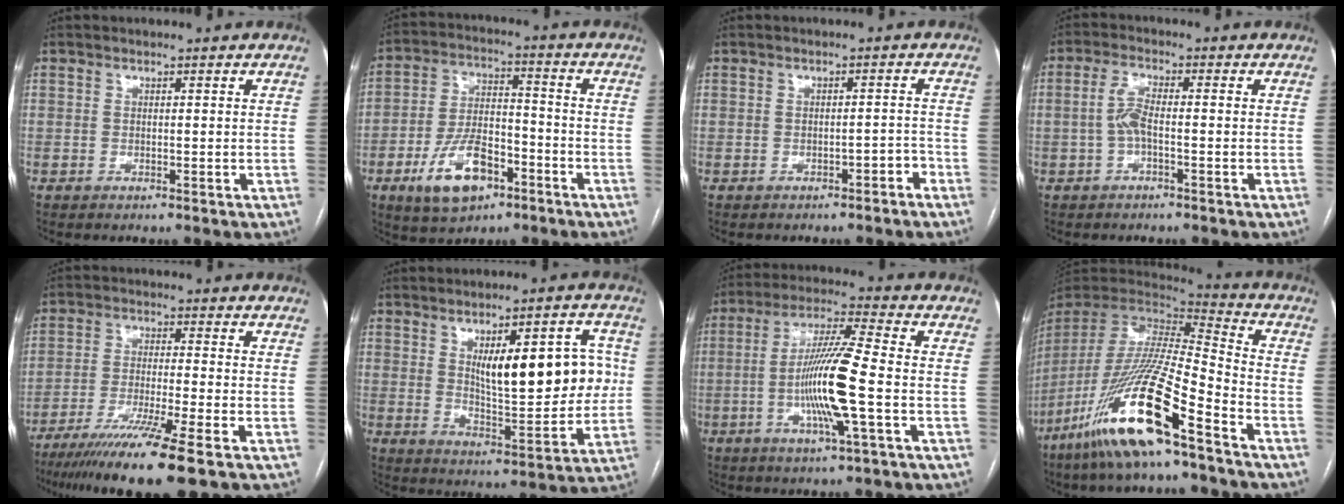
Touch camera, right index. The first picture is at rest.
{"total": 11.8, "force": [-6.1, 5.7, 8.4], "torque": [-0.167, 0.008, -0.102]}
{"total": 2.3, "force": [-1.6, 0.9, 1.3], "torque": [-0.020, 0.007, -0.019]}
{"total": 3.8, "force": [-0.7, 1.0, 3.6], "torque": [-0.077, 0.008, -0.015]}
{"total": 13.0, "force": [-9.0, -1.3, 9.3], "torque": [-0.165, -0.039, -0.148]}
{"total": 15.3, "force": [2.9, 5.1, 14.1], "torque": [-0.193, 0.018, 0.054]}
{"total": 12.8, "force": [-2.7, -0.1, 12.5], "torque": [-0.242, -0.005, -0.058]}
{"total": 21.7, "force": [-13.3, 1.6, 17.1], "torque": [-0.364, -0.052, -0.260]}